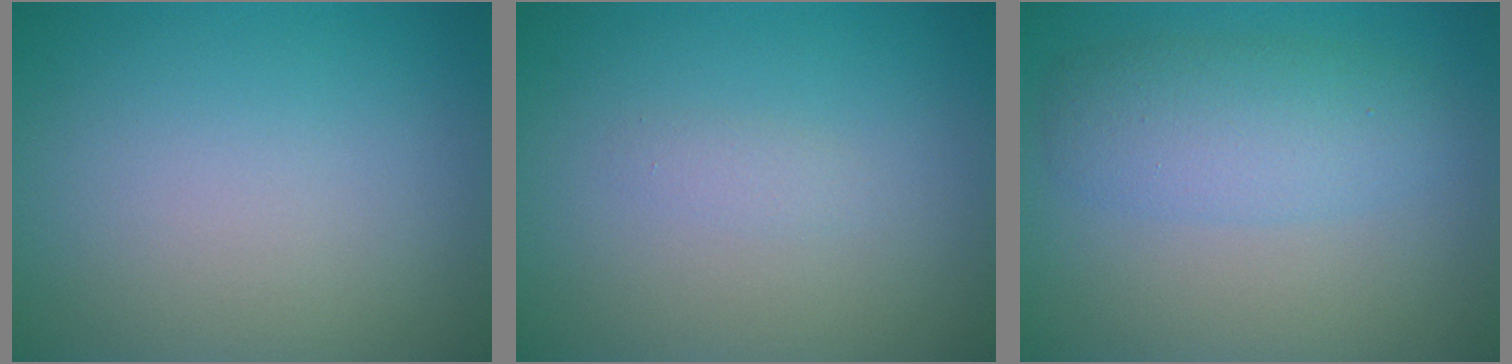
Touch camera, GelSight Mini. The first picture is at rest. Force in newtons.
{"total": 0.8, "press": 0.8, "slide": 0.0}
{"total": 4.1, "press": 4.1, "slide": 0.2}